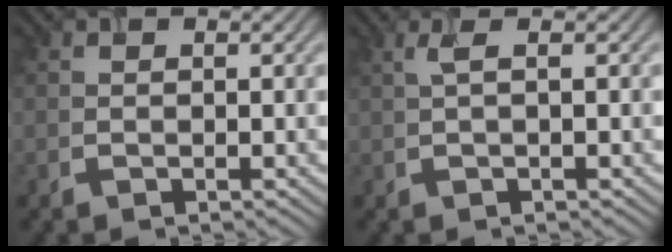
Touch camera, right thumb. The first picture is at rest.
{"total": 1.4, "force": [0.2, 0.2, 1.4], "torque": [-0.032, 0.006, 0.002]}